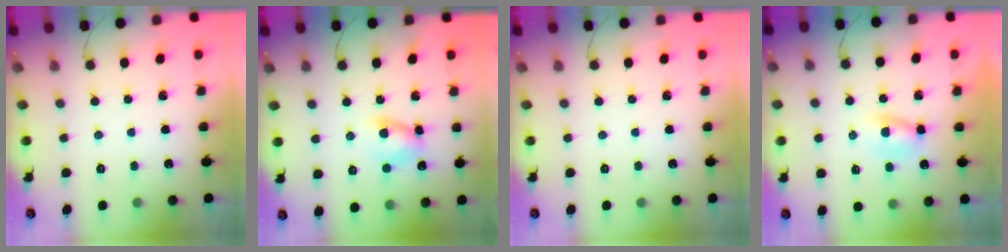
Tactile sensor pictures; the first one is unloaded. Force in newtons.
{"total": 6.8, "press": 6.8, "slide": 0.4}
{"total": 0.0}
{"total": 3.3, "press": 3.1, "slide": 1.2}